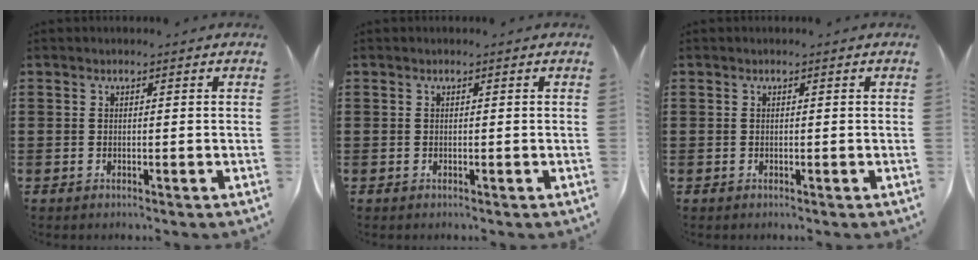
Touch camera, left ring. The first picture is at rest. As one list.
[{"total": 0.0}, {"total": 0.0}]